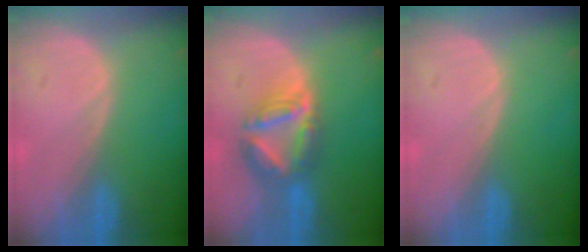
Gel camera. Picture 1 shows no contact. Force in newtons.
{"total": 8.0, "press": 6.9, "slide": 4.0}
{"total": 0.0}